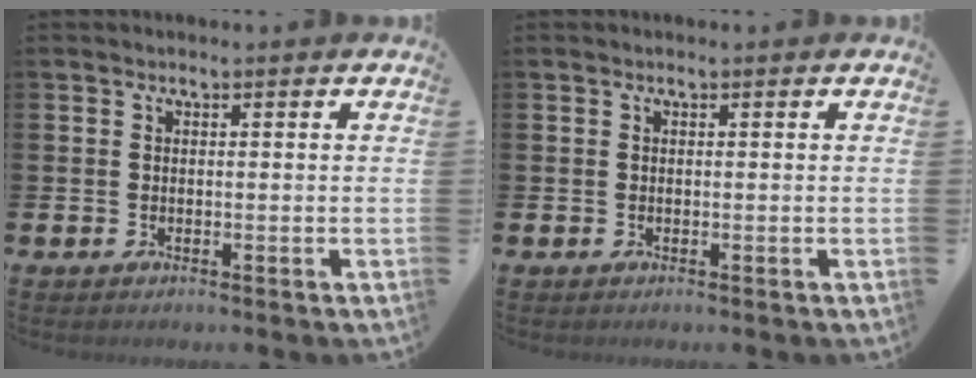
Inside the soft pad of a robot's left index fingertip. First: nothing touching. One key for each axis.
{"total": 0.0}